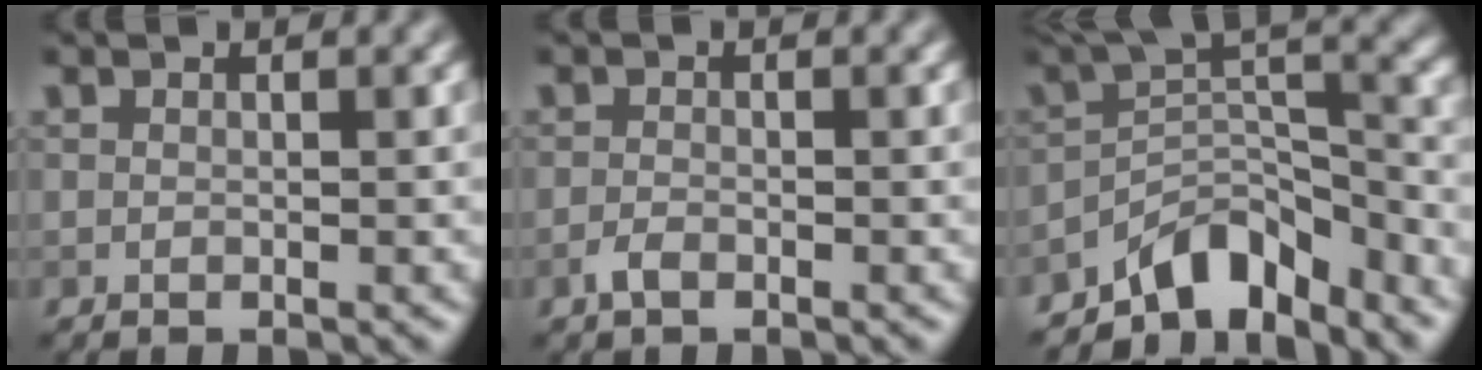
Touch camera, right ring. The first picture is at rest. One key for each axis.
{"total": 1.1, "fx": -0.8, "fy": 0.4, "fz": 0.6, "tx": -0.016, "ty": -0.001, "tz": -0.018}
{"total": 6.9, "fx": -5.3, "fy": 2.5, "fz": 3.6, "tx": -0.037, "ty": 0.006, "tz": -0.104}